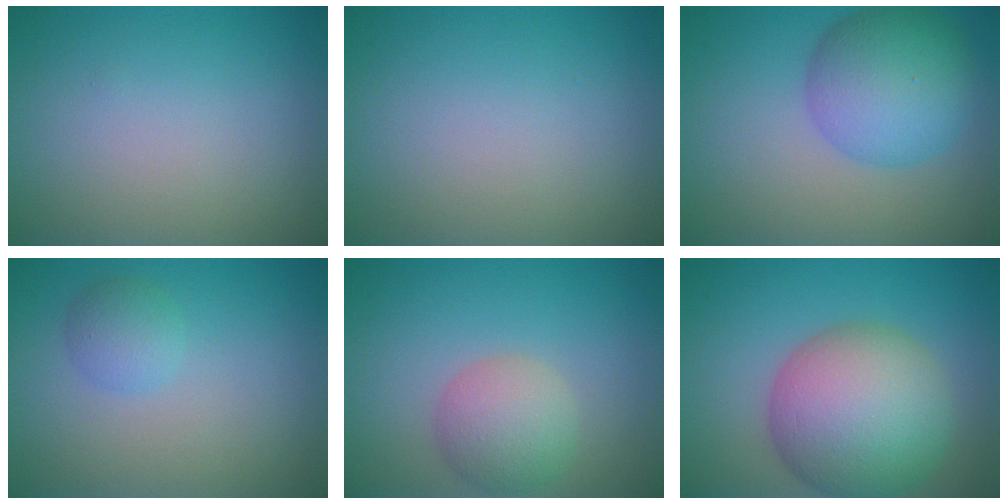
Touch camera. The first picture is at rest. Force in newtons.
{"total": 0.0}
{"total": 7.5, "press": 7.5, "slide": 0.4}
{"total": 2.0, "press": 2.0, "slide": 0.1}
{"total": 4.1, "press": 4.1, "slide": 0.3}
{"total": 11.2, "press": 11.2, "slide": 0.3}